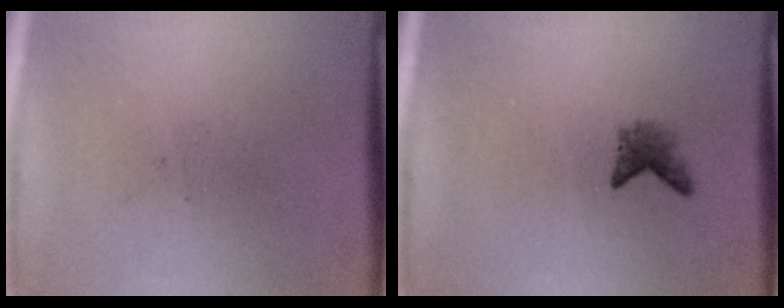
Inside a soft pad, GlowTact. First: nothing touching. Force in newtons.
{"total": 1.8}